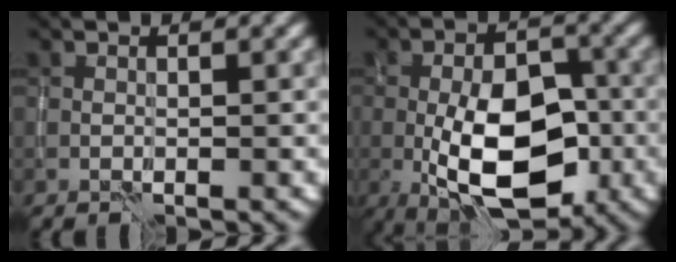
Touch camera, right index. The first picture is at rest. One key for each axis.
{"total": 10.5, "fx": -2.9, "fy": 5.2, "fz": 8.6, "tx": -0.142, "ty": -0.001, "tz": -0.055}